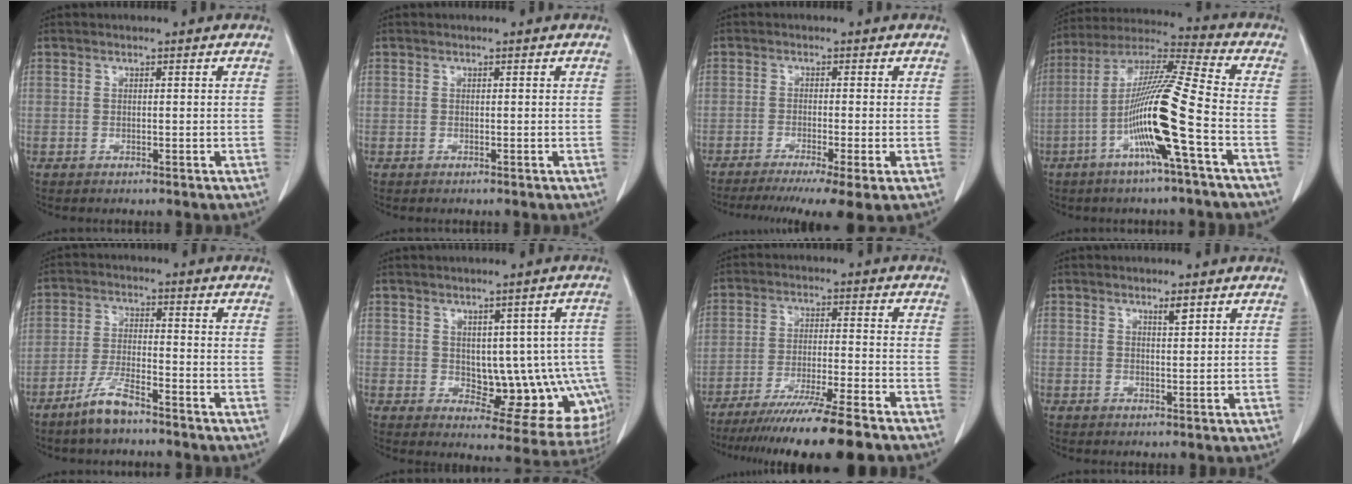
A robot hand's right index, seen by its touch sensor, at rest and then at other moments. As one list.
[{"total": 0.0}, {"total": 10.2, "force": [-7.4, 0.0, 7.1], "torque": [-0.096, -0.021, -0.115]}, {"total": 15.1, "force": [-4.7, -1.0, 14.3], "torque": [-0.275, 0.002, -0.099]}, {"total": 5.8, "force": [-4.5, 0.9, 3.6], "torque": [-0.080, -0.007, -0.089]}, {"total": 12.9, "force": [-0.7, 7.0, 10.8], "torque": [-0.104, 0.015, 0.008]}, {"total": 15.0, "force": [-12.1, -0.9, 8.8], "torque": [-0.141, -0.044, -0.194]}, {"total": 1.4, "force": [1.0, 0.1, 1.0], "torque": [-0.019, -0.005, 0.017]}]